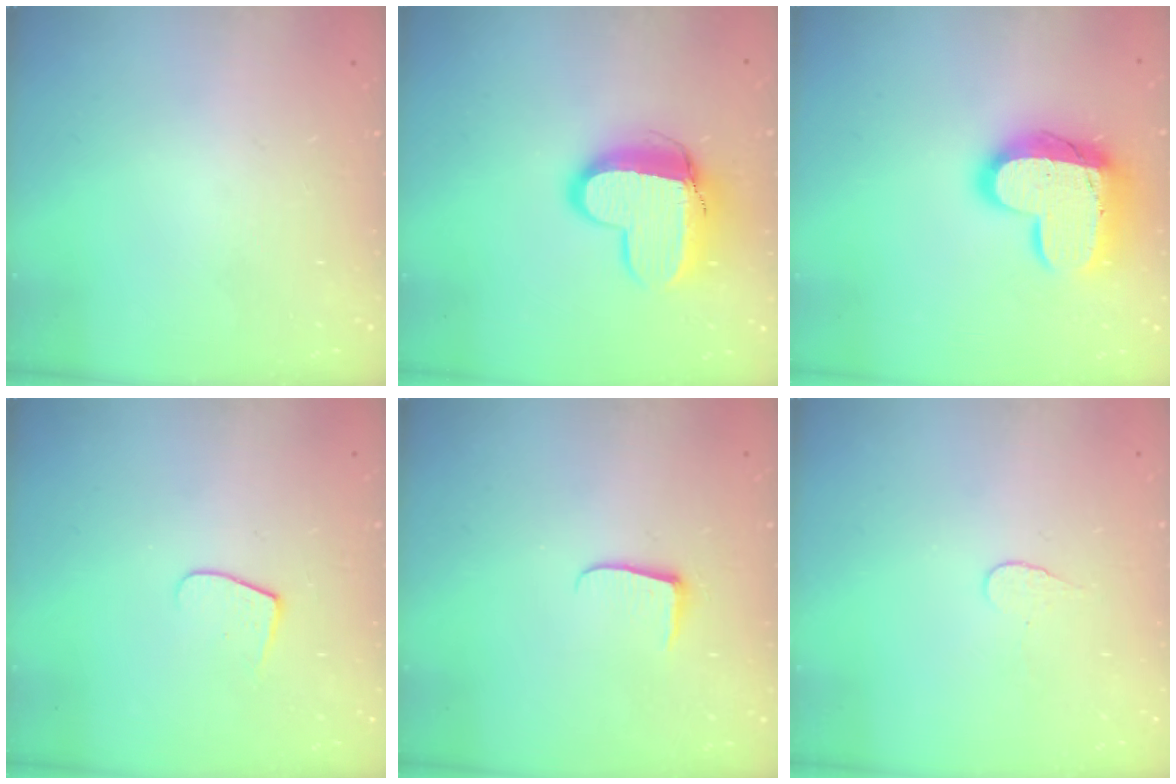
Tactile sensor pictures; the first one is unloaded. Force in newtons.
{"total": 12.5, "press": 12.5, "slide": 1.0}
{"total": 16.3, "press": 16.2, "slide": 1.4}
{"total": 5.8, "press": 5.8, "slide": 0.7}
{"total": 4.9, "press": 4.8, "slide": 0.6}
{"total": 3.9, "press": 3.9, "slide": 0.3}